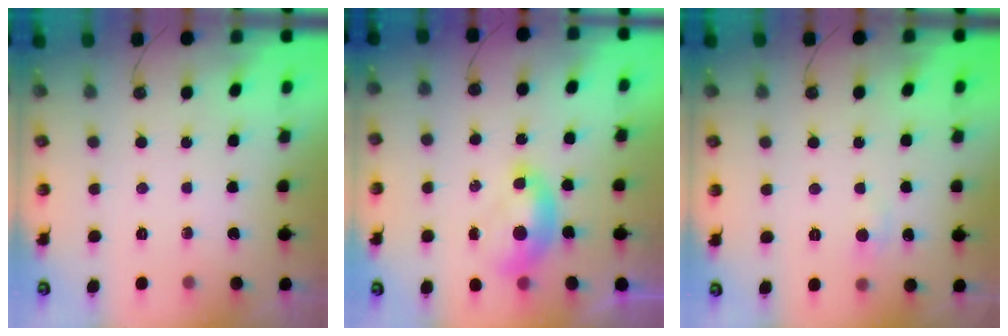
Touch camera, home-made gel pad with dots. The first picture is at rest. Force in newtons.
{"total": 1.8, "press": 1.7, "slide": 0.6}
{"total": 1.3, "press": 1.1, "slide": 0.5}